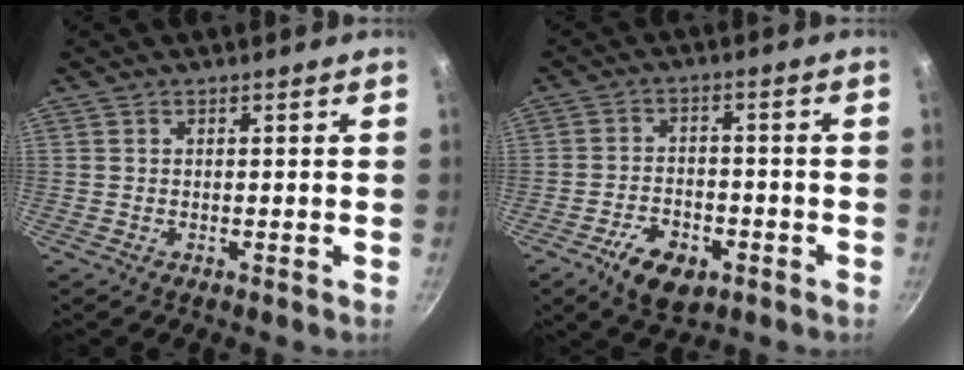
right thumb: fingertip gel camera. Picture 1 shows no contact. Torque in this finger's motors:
{"motor_torque": [0.89, 1.19, 0.78, -0.37, 0.01]}